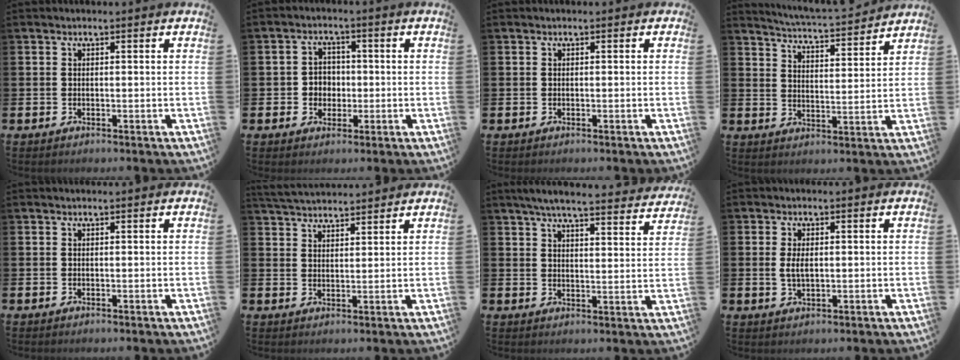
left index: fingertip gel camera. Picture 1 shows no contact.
{"total": 3.1, "force": [-0.2, 3.0, 0.9], "torque": [-0.016, 0.003, -0.012]}
{"total": 0.0}
{"total": 5.0, "force": [4.9, -0.4, 0.5], "torque": [-0.025, -0.044, 0.081]}
{"total": 0.0}
{"total": 4.1, "force": [4.0, 0.5, 0.3], "torque": [-0.024, -0.017, 0.075]}
{"total": 5.9, "force": [5.5, 0.2, 2.0], "torque": [-0.044, -0.036, 0.093]}
{"total": 2.6, "force": [0.3, 1.2, 2.2], "torque": [-0.033, -0.001, 0.001]}